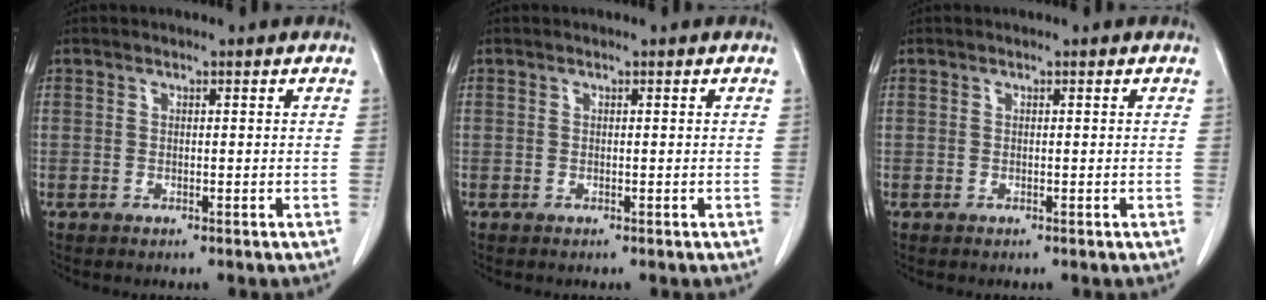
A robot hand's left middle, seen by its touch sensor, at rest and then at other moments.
{"total": 0.0}
{"total": 0.0}